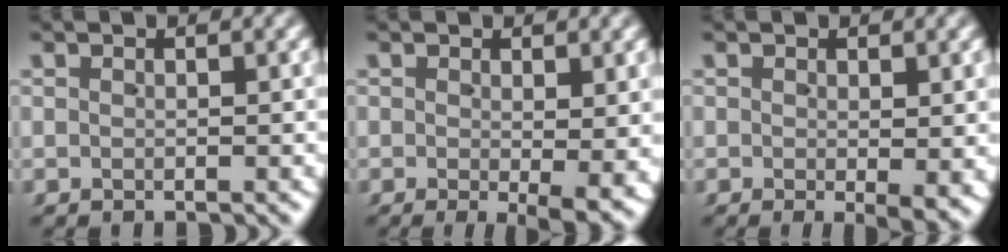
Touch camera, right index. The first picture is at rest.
{"total": 3.3, "force": [-0.7, 0.4, 3.2], "torque": [-0.039, -0.010, -0.008]}
{"total": 1.9, "force": [-0.2, 0.2, 1.9], "torque": [-0.023, -0.007, -0.003]}